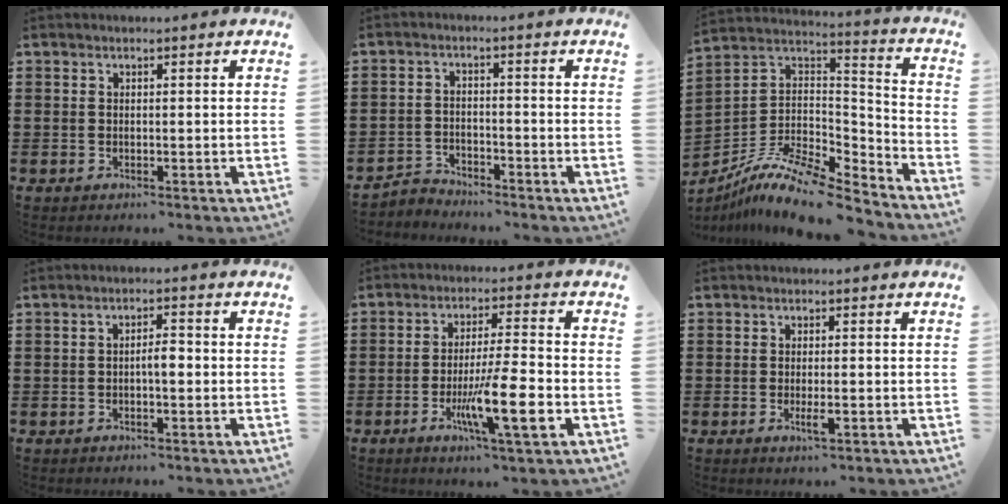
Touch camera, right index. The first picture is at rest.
{"total": 2.8, "force": [-2.7, 0.5, -0.2], "torque": [-0.007, 0.001, -0.060]}
{"total": 11.2, "force": [-8.9, 2.8, 6.2], "torque": [-0.123, 0.015, -0.175]}
{"total": 2.7, "force": [-0.5, 0.8, 2.5], "torque": [-0.046, 0.004, -0.010]}
{"total": 10.7, "force": [-3.6, 1.3, 10.0], "torque": [-0.188, -0.014, -0.065]}
{"total": 2.2, "force": [-0.8, 0.3, 2.1], "torque": [-0.042, -0.005, -0.017]}